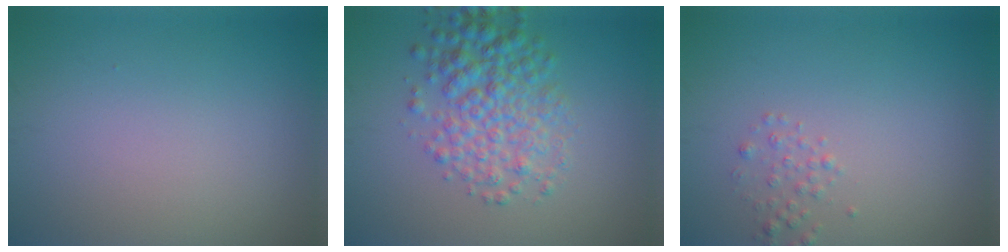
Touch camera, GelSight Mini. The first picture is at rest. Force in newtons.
{"total": 5.0, "press": 5.0, "slide": 0.1}
{"total": 1.2, "press": 1.2, "slide": 0.1}